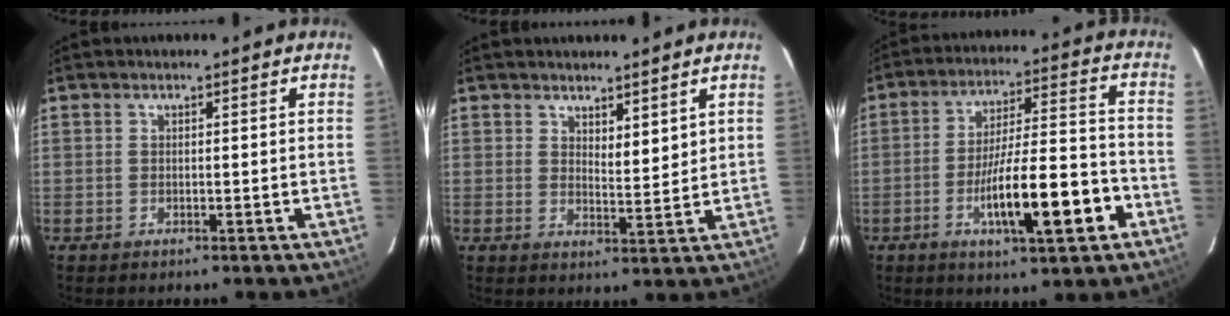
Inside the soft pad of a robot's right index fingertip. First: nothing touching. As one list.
[{"total": 3.3, "force": [2.4, 1.0, 2.1], "torque": [-0.034, -0.014, 0.046]}, {"total": 14.5, "force": [-5.6, 2.0, 13.2], "torque": [-0.225, 0.005, -0.086]}]